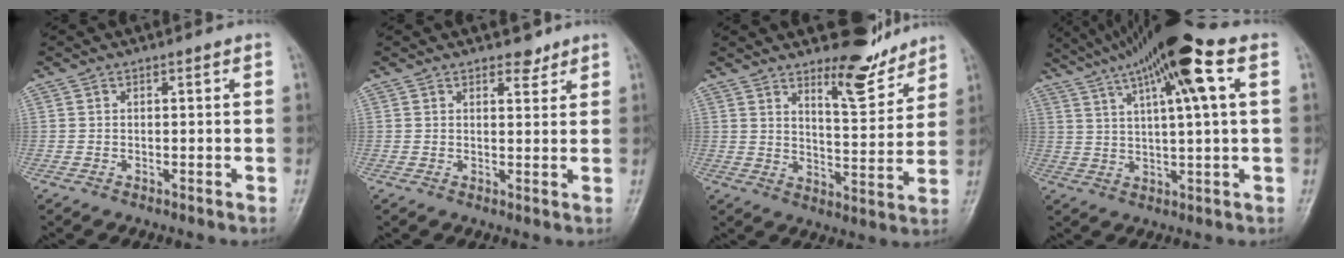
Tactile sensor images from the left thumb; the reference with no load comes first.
{"total": 2.6, "force": [2.1, 1.4, 0.8], "torque": [0.004, -0.013, 0.028]}
{"total": 9.2, "force": [7.6, 2.7, 4.6], "torque": [-0.047, -0.069, 0.123]}
{"total": 16.6, "force": [7.6, 2.3, 14.6], "torque": [-0.255, 0.017, 0.125]}